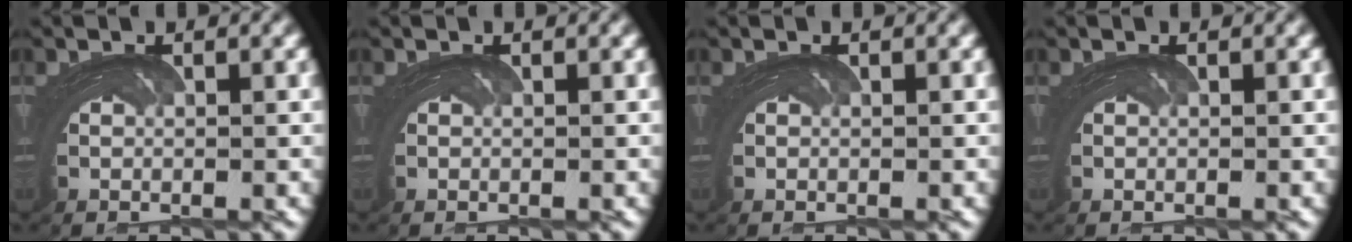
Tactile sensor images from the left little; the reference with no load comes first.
{"total": 0.0}
{"total": 0.0}
{"total": 0.0}